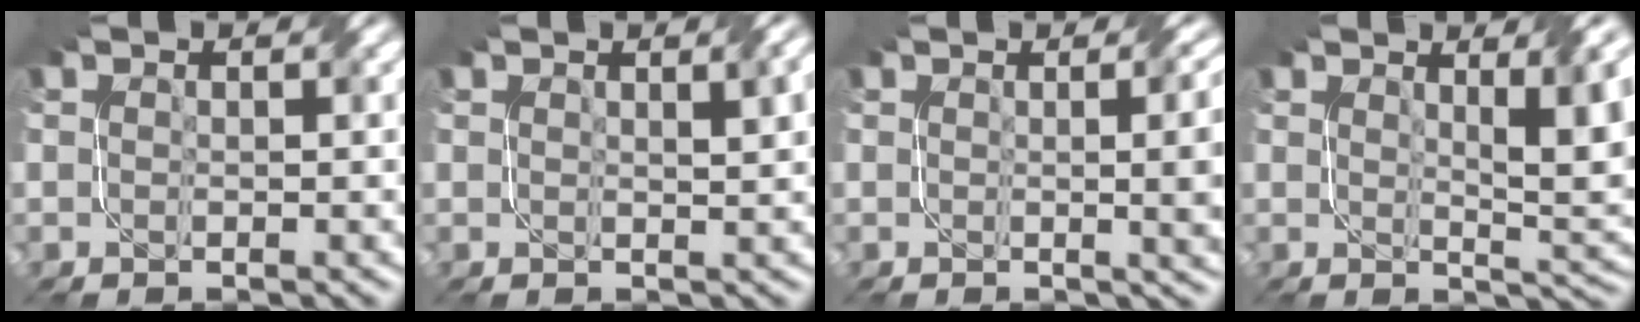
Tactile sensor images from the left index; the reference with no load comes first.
{"total": 2.9, "force": [1.4, 0.8, 2.4], "torque": [-0.022, 0.006, 0.022]}
{"total": 7.9, "force": [0.6, 3.2, 7.2], "torque": [-0.037, 0.011, 0.009]}
{"total": 7.6, "force": [2.6, 2.1, 6.8], "torque": [-0.086, -0.002, 0.047]}